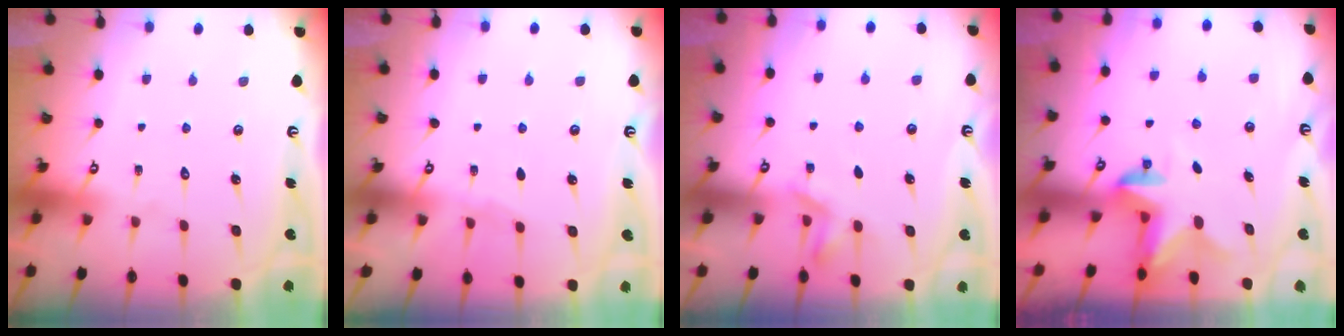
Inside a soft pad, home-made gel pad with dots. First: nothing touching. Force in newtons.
{"total": 3.2, "press": 3.2, "slide": 0.5}
{"total": 2.7, "press": 2.3, "slide": 1.5}
{"total": 2.6, "press": 2.6, "slide": 0.4}